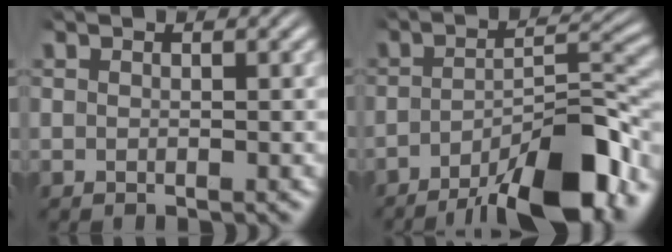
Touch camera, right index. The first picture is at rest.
{"total": 10.8, "force": [-7.6, 2.7, 7.2], "torque": [-0.090, -0.006, -0.110]}